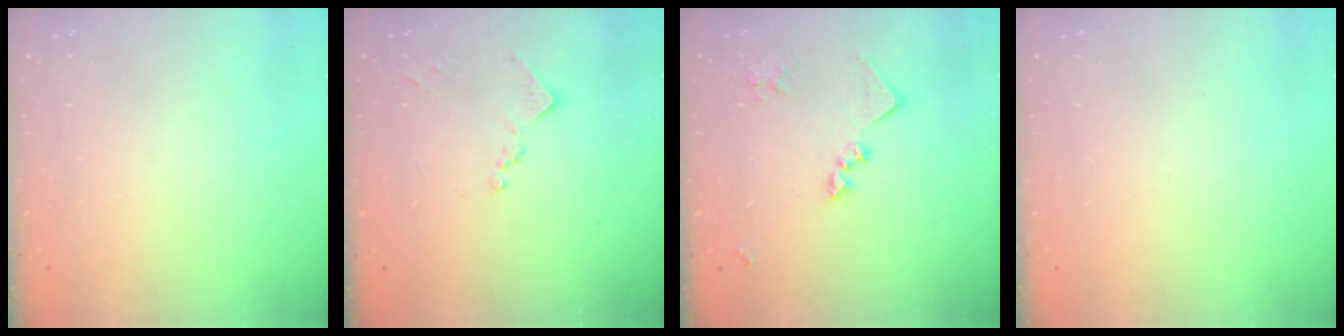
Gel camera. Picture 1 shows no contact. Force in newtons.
{"total": 8.9, "press": 8.9, "slide": 0.5}
{"total": 12.7, "press": 12.7, "slide": 0.6}
{"total": 0.0}